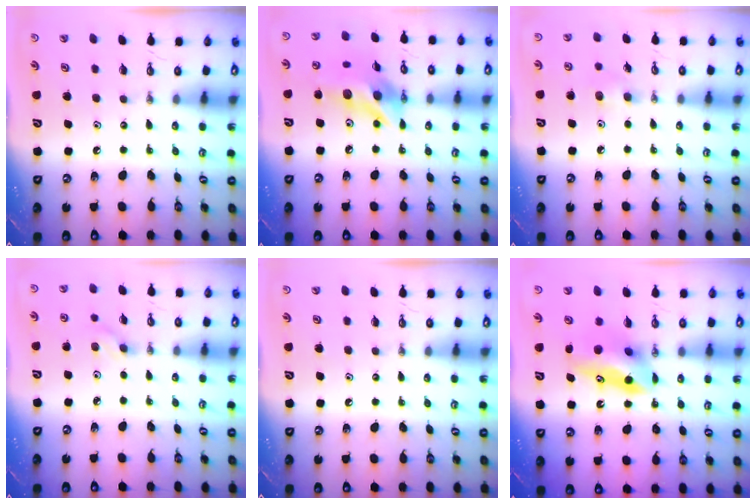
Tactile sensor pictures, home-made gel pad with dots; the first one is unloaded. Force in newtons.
{"total": 14.3, "press": 14.3, "slide": 1.0}
{"total": 5.9, "press": 5.7, "slide": 1.3}
{"total": 2.6, "press": 2.1, "slide": 1.5}
{"total": 0.0}
{"total": 8.8, "press": 8.6, "slide": 1.4}